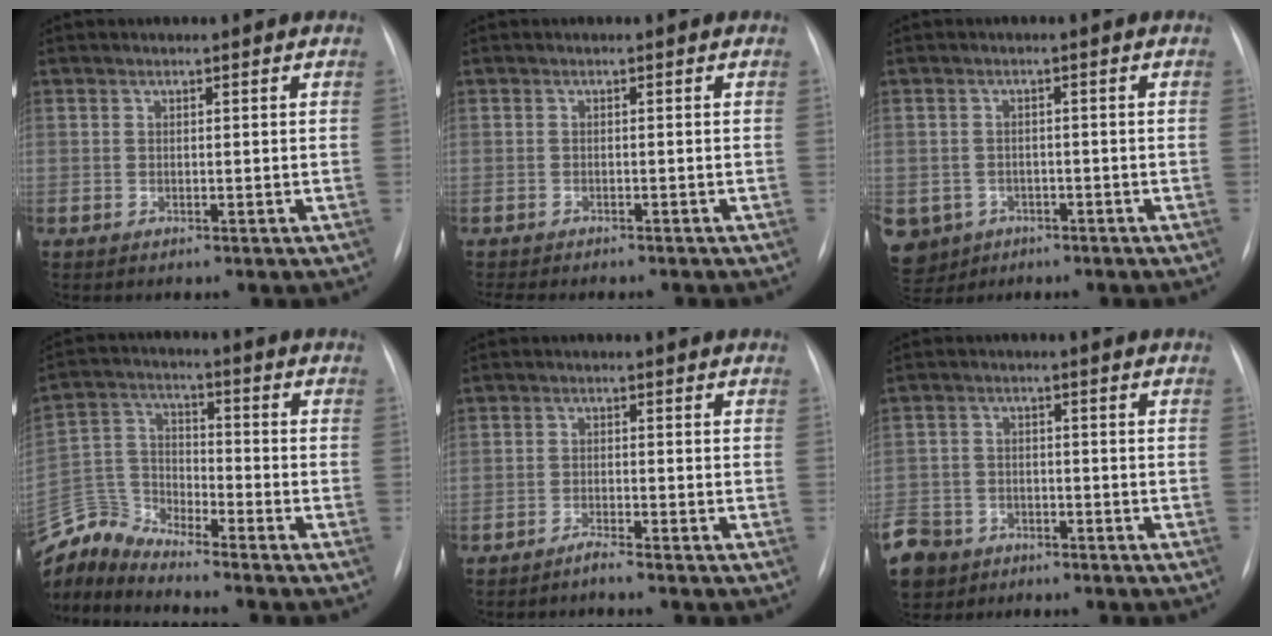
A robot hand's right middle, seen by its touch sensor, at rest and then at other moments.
{"total": 6.8, "force": [-6.0, 1.4, 3.0], "torque": [-0.039, -0.004, -0.074]}
{"total": 8.7, "force": [-4.0, 7.5, 1.8], "torque": [-0.065, 0.004, -0.051]}
{"total": 7.5, "force": [-7.5, -0.4, -0.2], "torque": [-0.017, 0.014, -0.150]}
{"total": 1.5, "force": [-1.4, -0.5, 0.4], "torque": [-0.011, -0.005, -0.026]}
{"total": 12.6, "force": [-7.5, 9.4, 3.8], "torque": [-0.137, -0.005, -0.124]}